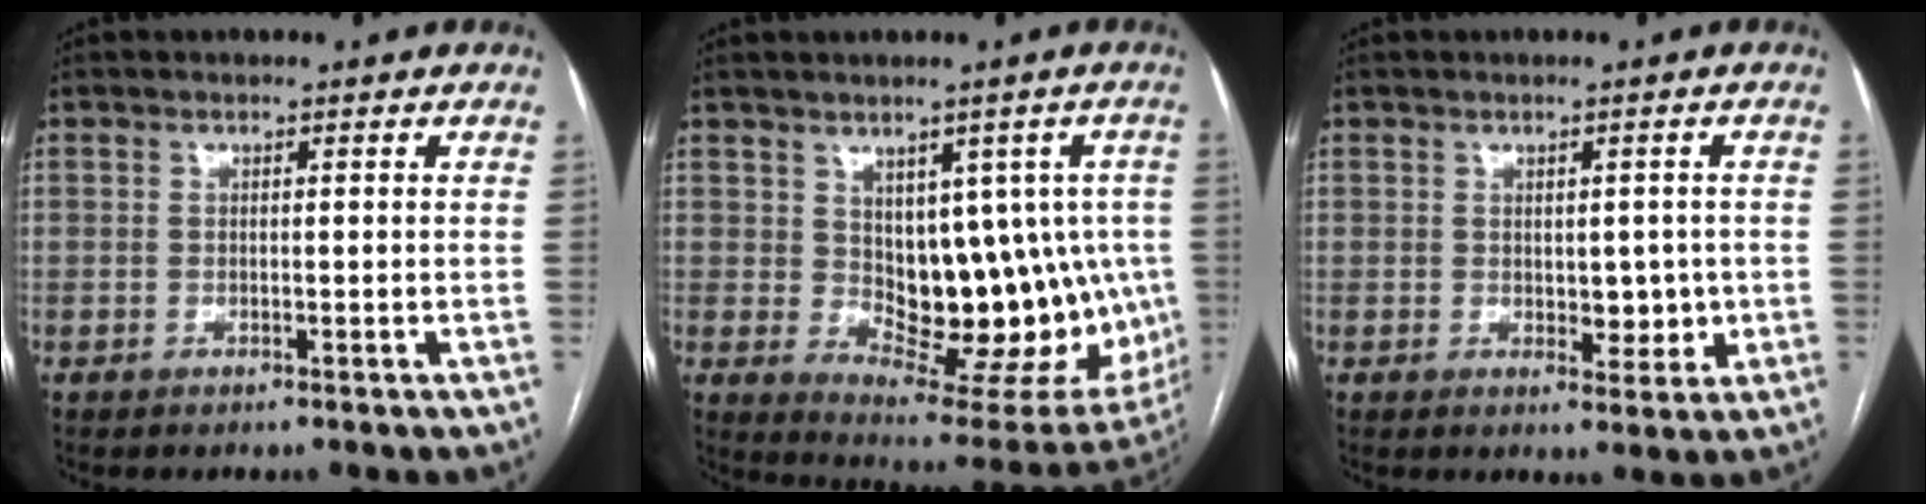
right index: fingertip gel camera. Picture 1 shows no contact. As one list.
[{"total": 16.0, "force": [0.5, 8.6, 13.5], "torque": [-0.152, 0.006, 0.031]}, {"total": 4.2, "force": [-0.3, 2.5, 3.4], "torque": [-0.038, 0.000, 0.005]}]